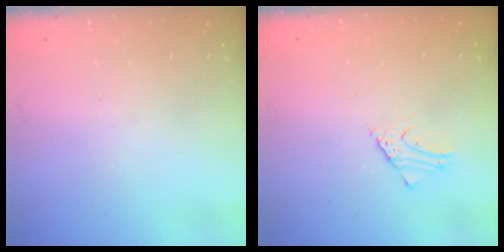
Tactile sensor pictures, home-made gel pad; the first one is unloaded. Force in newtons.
{"total": 2.6, "press": 2.6, "slide": 0.2}